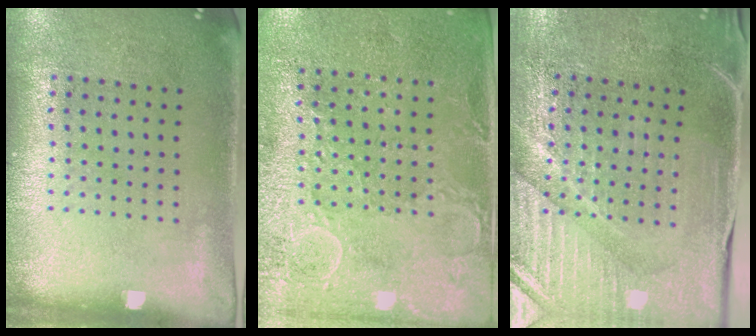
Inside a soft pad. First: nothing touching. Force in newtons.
{"total": 2.7, "press": 2.7, "slide": 0.6}
{"total": 3.8, "press": 3.8, "slide": 0.5}